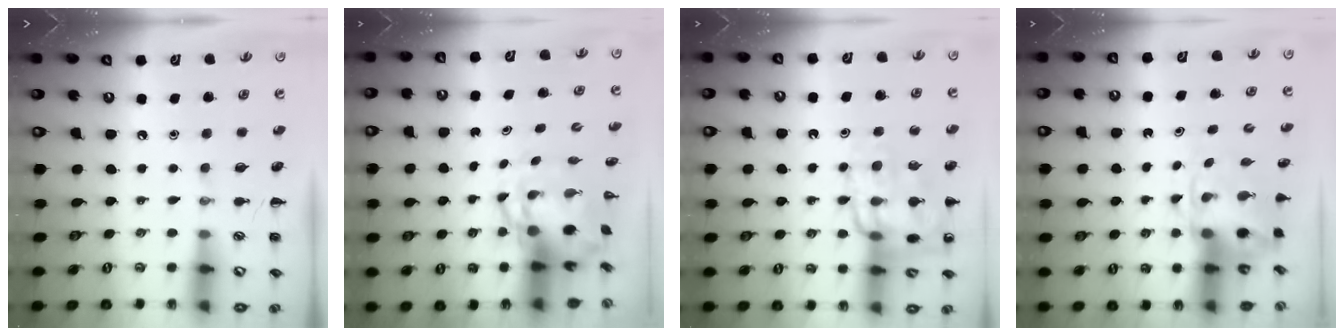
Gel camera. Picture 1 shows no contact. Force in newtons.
{"total": 4.4, "press": 4.3, "slide": 1.1}
{"total": 15.5, "press": 15.5, "slide": 1.0}
{"total": 3.9, "press": 3.8, "slide": 0.9}